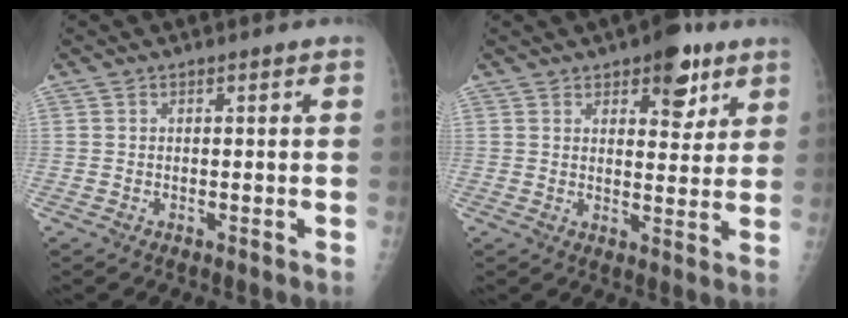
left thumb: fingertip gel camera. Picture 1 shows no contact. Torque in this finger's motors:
{"motor_torque": [1.01, 0.77, 0.72, -0.21, 0.00]}